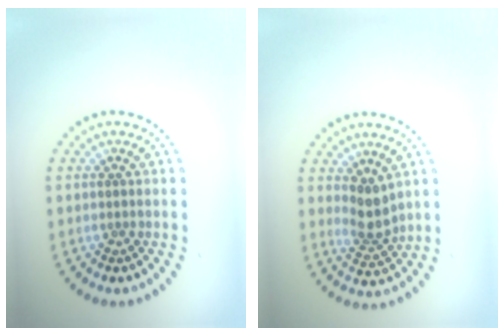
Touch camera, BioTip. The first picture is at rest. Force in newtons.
{"total": 2.7, "press": 2.1, "slide": 1.7}